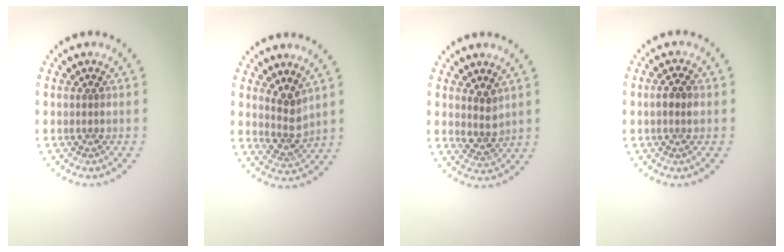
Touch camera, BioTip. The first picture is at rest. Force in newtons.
{"total": 2.5, "press": 2.0, "slide": 1.6}
{"total": 2.1, "press": 1.7, "slide": 1.2}
{"total": 1.7, "press": 1.6, "slide": 0.7}